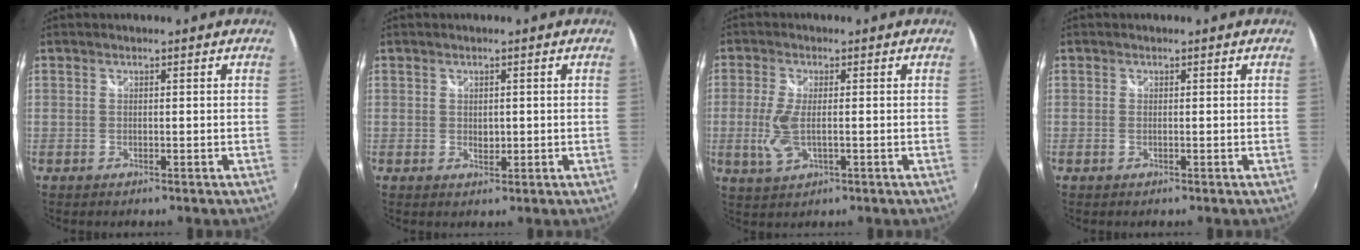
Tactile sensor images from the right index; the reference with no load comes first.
{"total": 1.5, "force": [0.1, 1.2, 0.9], "torque": [-0.013, -0.001, 0.003]}
{"total": 6.3, "force": [-1.1, 2.5, 5.7], "torque": [-0.127, -0.010, -0.020]}
{"total": 0.0}